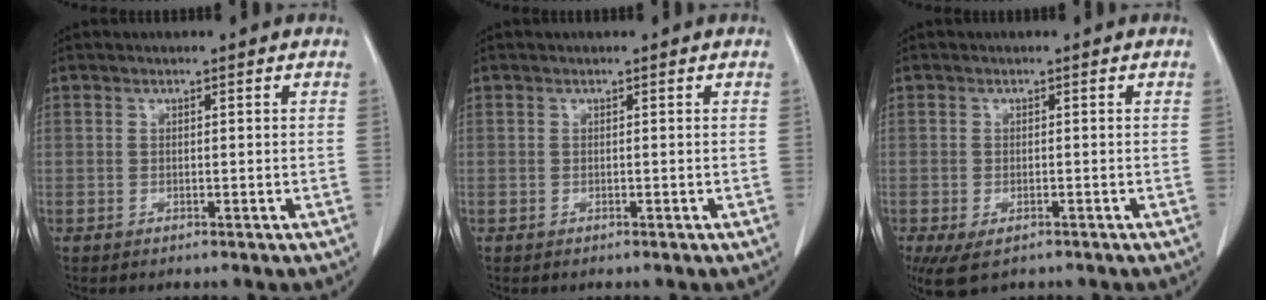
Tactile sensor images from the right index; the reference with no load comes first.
{"total": 0.0}
{"total": 5.3, "force": [-3.3, 2.6, 3.3], "torque": [-0.065, -0.013, -0.052]}